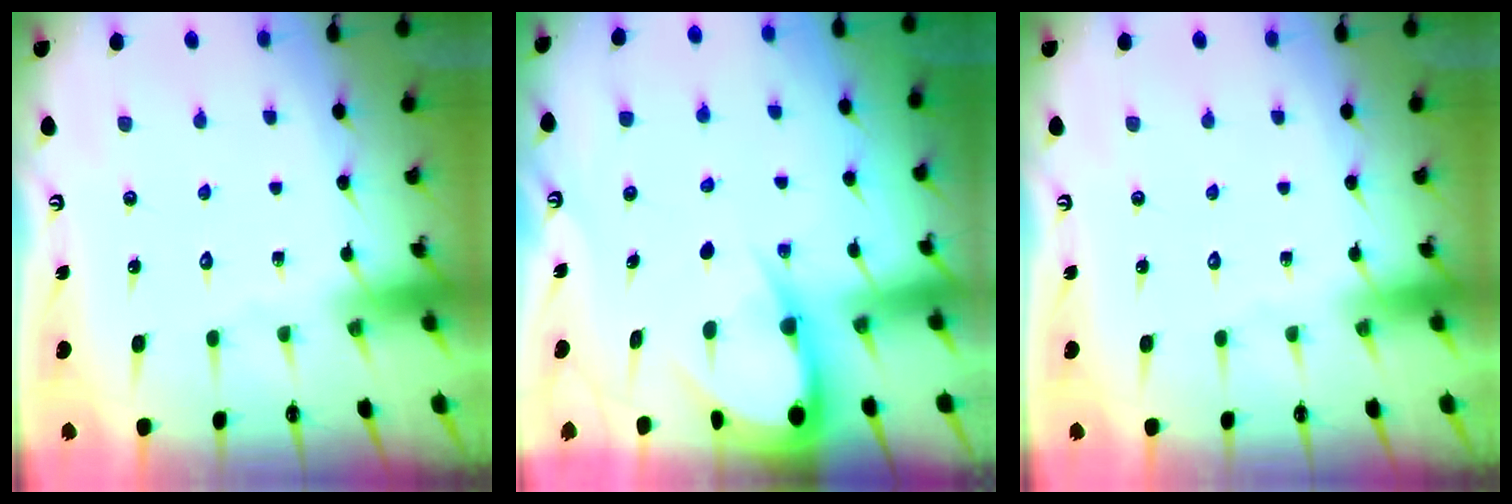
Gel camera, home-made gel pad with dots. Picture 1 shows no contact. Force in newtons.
{"total": 6.5, "press": 6.5, "slide": 0.7}
{"total": 0.0}